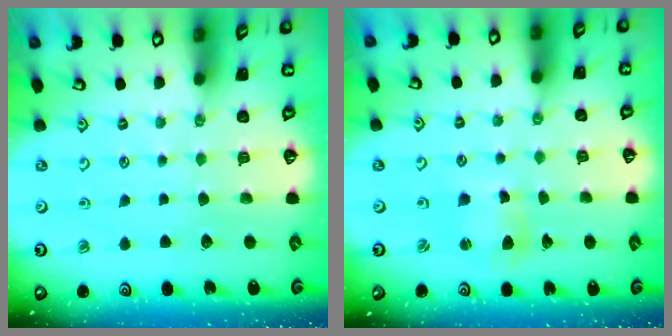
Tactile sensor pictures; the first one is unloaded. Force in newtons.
{"total": 4.5, "press": 4.5, "slide": 0.6}